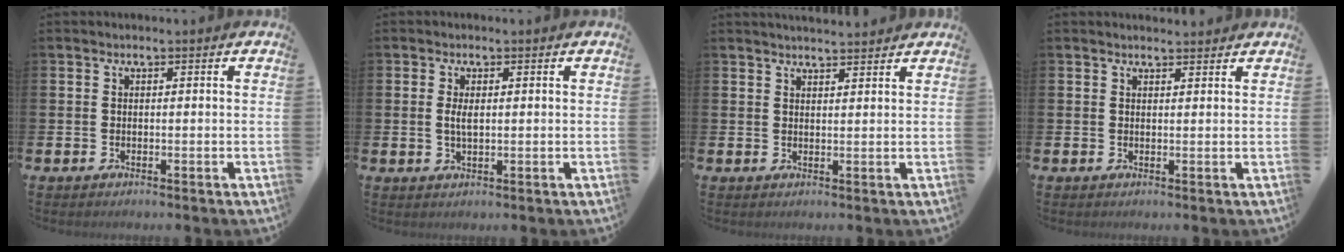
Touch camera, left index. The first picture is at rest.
{"total": 2.3, "force": [0.3, 1.0, 2.1], "torque": [-0.032, 0.001, 0.001]}
{"total": 2.6, "force": [2.6, 0.1, 0.2], "torque": [0.003, -0.016, 0.044]}
{"total": 1.4, "force": [1.4, 0.2, 0.1], "torque": [0.007, -0.006, 0.023]}